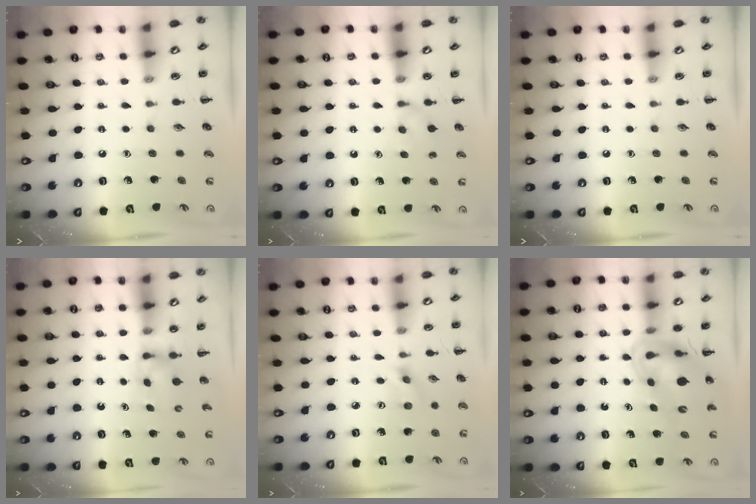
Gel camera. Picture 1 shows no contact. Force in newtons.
{"total": 5.4, "press": 5.1, "slide": 1.7}
{"total": 0.0}
{"total": 3.3, "press": 3.0, "slide": 1.2}
{"total": 2.8, "press": 2.6, "slide": 1.0}
{"total": 11.9, "press": 11.3, "slide": 3.7}